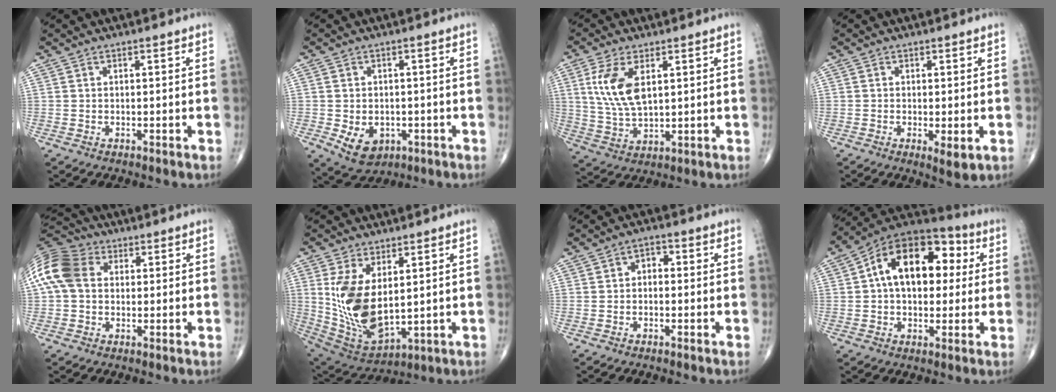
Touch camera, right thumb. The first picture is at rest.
{"total": 6.9, "force": [-2.0, 5.1, 4.2], "torque": [-0.059, 0.004, -0.017]}
{"total": 9.8, "force": [3.1, 4.7, 8.0], "torque": [-0.165, -0.010, 0.067]}
{"total": 3.4, "force": [-0.8, 1.1, 3.1], "torque": [-0.053, -0.012, -0.013]}
{"total": 11.6, "force": [1.8, 8.7, 7.5], "torque": [-0.153, 0.028, 0.023]}
{"total": 14.3, "force": [2.6, 7.4, 11.9], "torque": [-0.221, -0.022, 0.077]}
{"total": 2.4, "force": [-0.2, 1.7, 1.6], "torque": [-0.009, 0.011, -0.015]}
{"total": 18.5, "force": [3.3, 11.4, 14.2], "torque": [-0.188, 0.035, 0.042]}